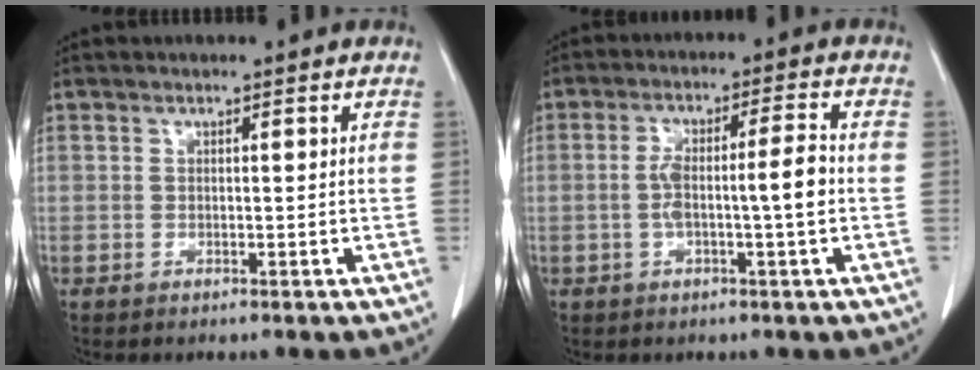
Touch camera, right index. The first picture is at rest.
{"total": 6.9, "force": [-0.9, 0.5, 6.8], "torque": [-0.132, 0.017, -0.015]}